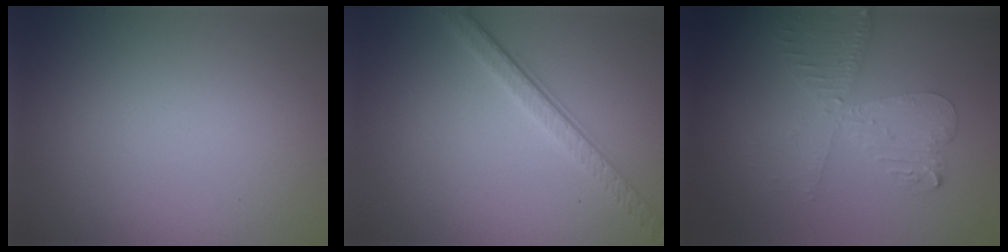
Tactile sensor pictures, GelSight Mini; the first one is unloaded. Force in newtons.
{"total": 3.8, "press": 2.8, "slide": 2.6}
{"total": 4.3, "press": 3.6, "slide": 2.3}